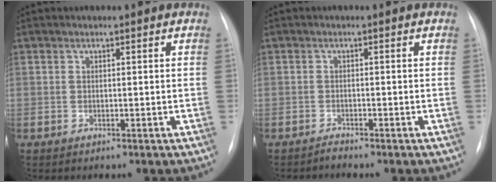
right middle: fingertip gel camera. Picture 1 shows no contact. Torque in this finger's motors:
{"motor_torque": [0.06, -0.07, 0.02, 0.00]}